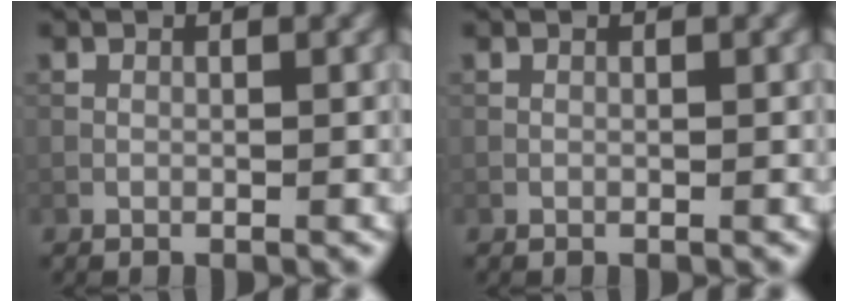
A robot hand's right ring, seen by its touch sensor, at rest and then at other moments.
{"total": 0.0}